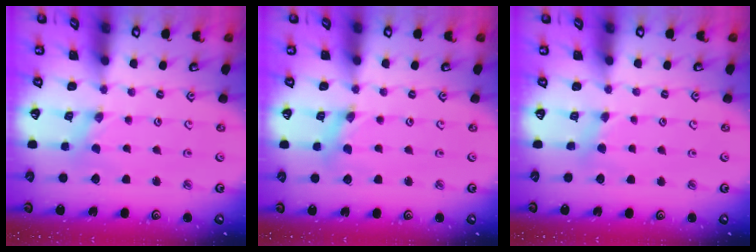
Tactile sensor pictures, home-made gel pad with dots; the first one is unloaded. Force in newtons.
{"total": 2.0, "press": 2.0, "slide": 0.3}
{"total": 3.1, "press": 3.1, "slide": 0.4}